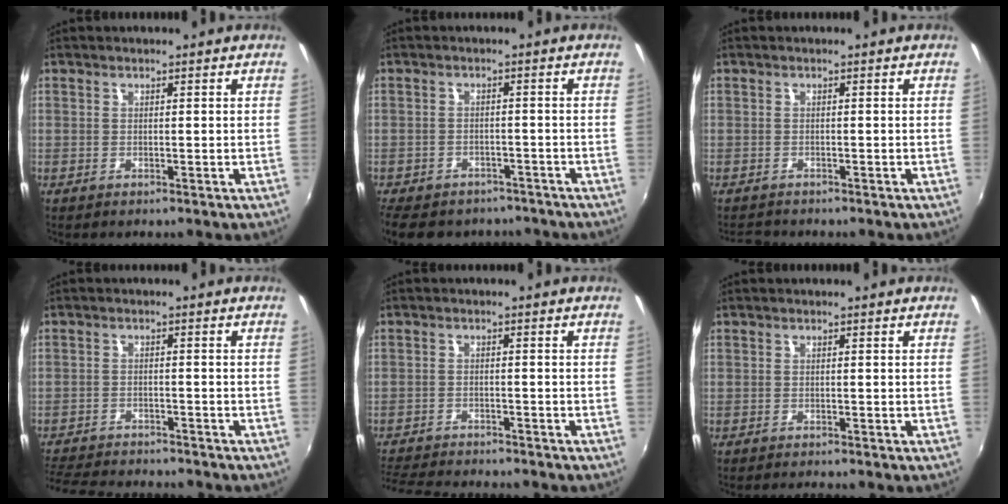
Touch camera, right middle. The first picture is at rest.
{"total": 12.2, "force": [-9.6, 6.0, 4.4], "torque": [-0.112, -0.008, -0.137]}
{"total": 2.2, "force": [-2.1, 0.4, 0.3], "torque": [-0.013, -0.010, -0.038]}
{"total": 11.4, "force": [-10.3, 2.6, 3.9], "torque": [-0.104, -0.012, -0.166]}
{"total": 9.7, "force": [-9.0, 1.6, 3.2], "torque": [-0.089, -0.014, -0.149]}
{"total": 1.4, "force": [-1.3, -0.1, 0.5], "torque": [-0.006, -0.012, -0.020]}